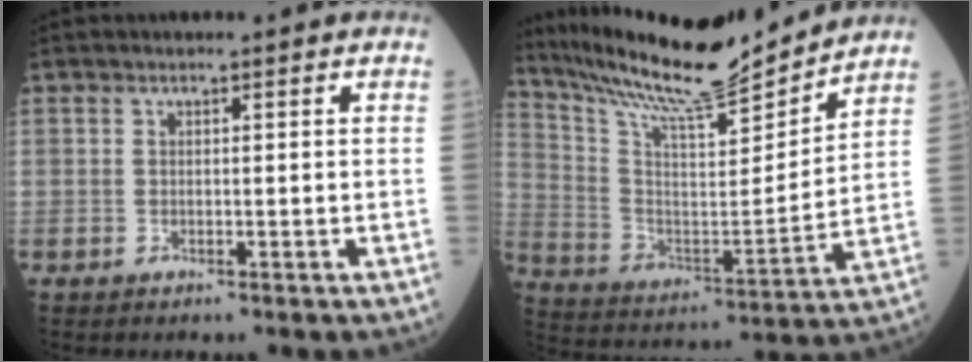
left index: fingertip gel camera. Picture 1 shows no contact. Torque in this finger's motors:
{"motor_torque": [1.02, -1.11, 0.38, 0.14]}